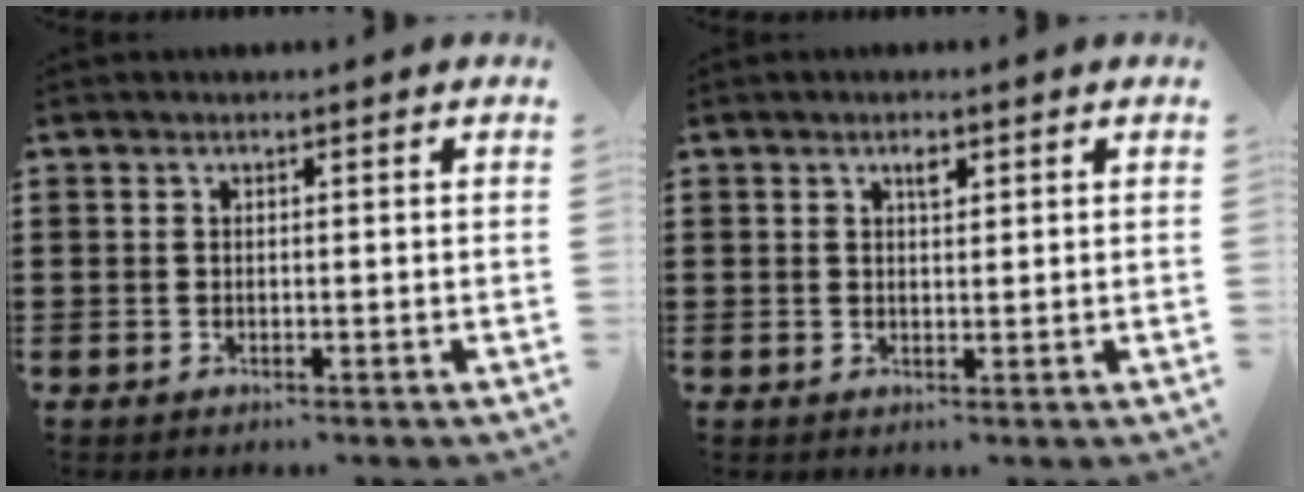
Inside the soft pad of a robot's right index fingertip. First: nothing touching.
{"total": 1.7, "force": [0.9, 0.7, 1.3], "torque": [-0.020, 0.002, 0.012]}